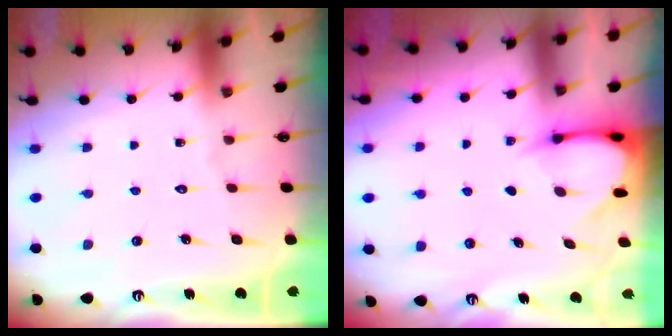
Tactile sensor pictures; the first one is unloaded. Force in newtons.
{"total": 3.6, "press": 3.6, "slide": 0.3}